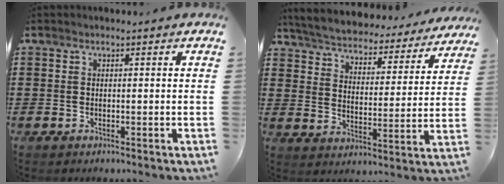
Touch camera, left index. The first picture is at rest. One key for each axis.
{"total": 4.3, "fx": 4.3, "fy": 0.0, "fz": 0.4, "tx": -0.034, "ty": -0.038, "tz": 0.066}